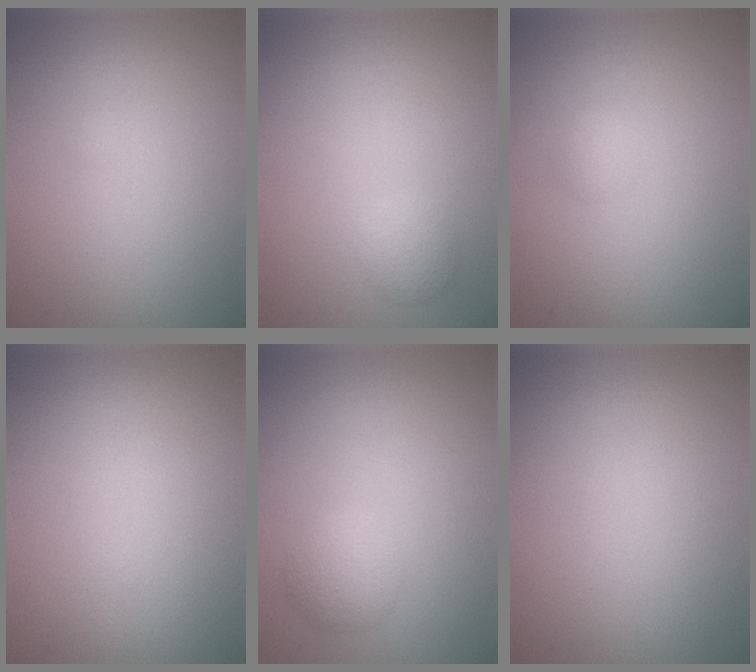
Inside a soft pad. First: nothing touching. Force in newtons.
{"total": 1.5, "press": 1.5, "slide": 0.0}
{"total": 0.8, "press": 0.8, "slide": 0.0}
{"total": 0.0}
{"total": 2.2, "press": 2.2, "slide": 0.1}
{"total": 0.0}